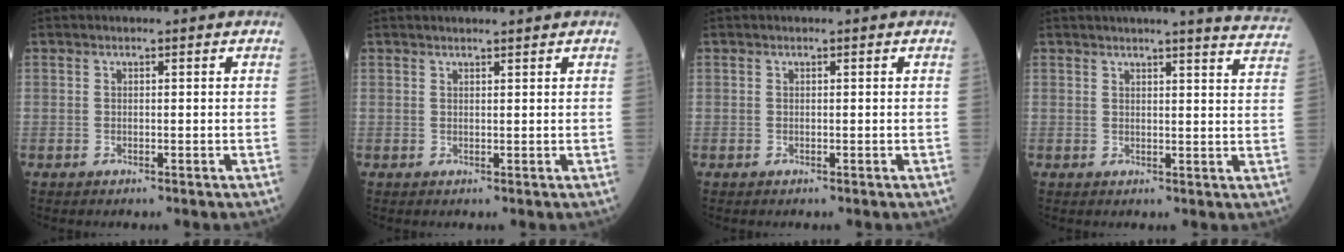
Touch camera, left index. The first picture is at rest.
{"total": 3.1, "force": [2.9, 0.1, 1.0], "torque": [-0.013, 0.014, 0.039]}
{"total": 0.0}
{"total": 10.7, "force": [10.2, -0.3, 3.3], "torque": [-0.033, -0.041, 0.092]}